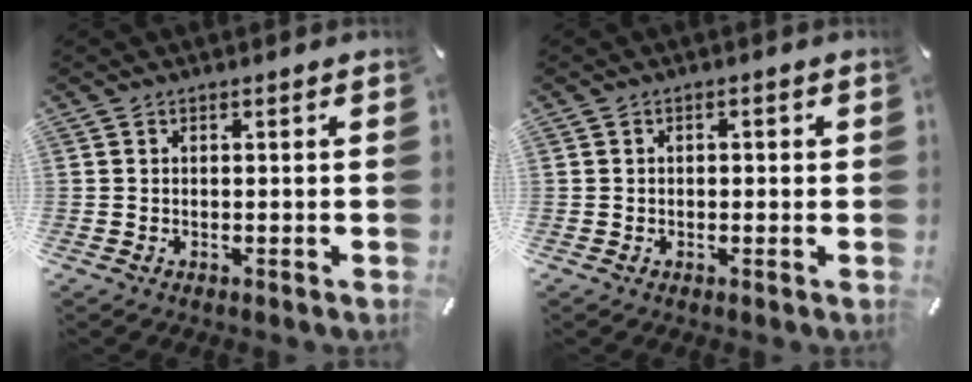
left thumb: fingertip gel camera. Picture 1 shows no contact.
{"total": 1.0, "force": [-0.3, 0.8, 0.6], "torque": [-0.012, 0.004, -0.007]}